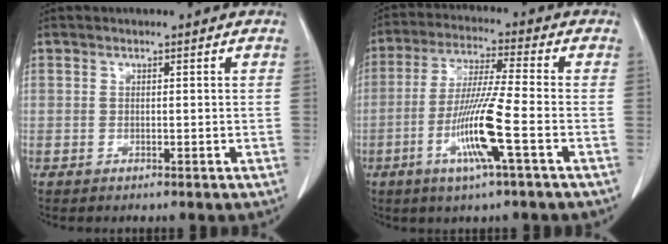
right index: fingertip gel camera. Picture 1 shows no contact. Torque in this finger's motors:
{"motor_torque": [1.72, -0.43, 0.84, 0.15]}